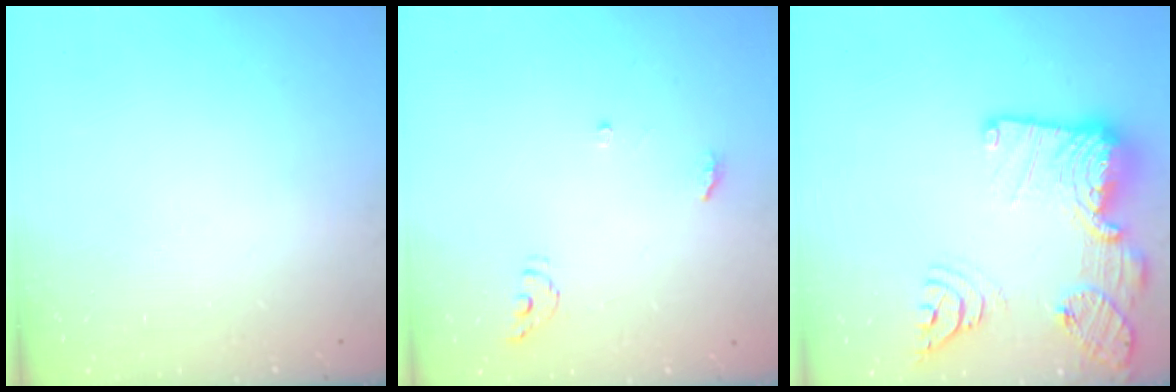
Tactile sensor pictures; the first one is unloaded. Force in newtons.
{"total": 4.8, "press": 4.8, "slide": 0.4}
{"total": 22.9, "press": 22.8, "slide": 2.3}